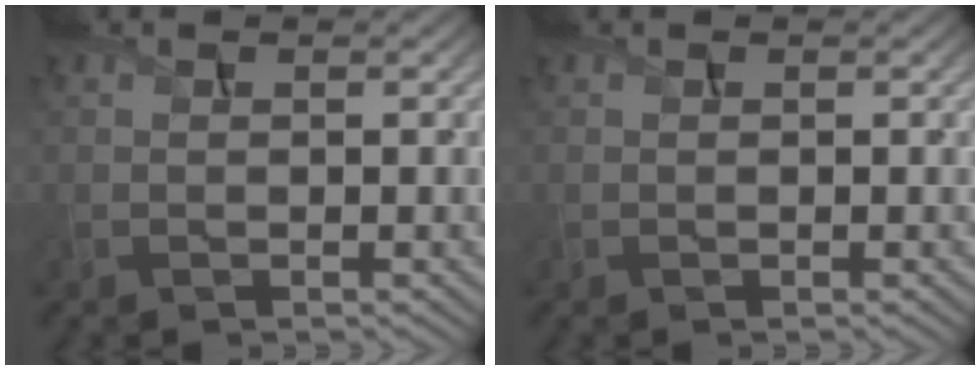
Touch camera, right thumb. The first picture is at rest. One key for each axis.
{"total": 0.0}